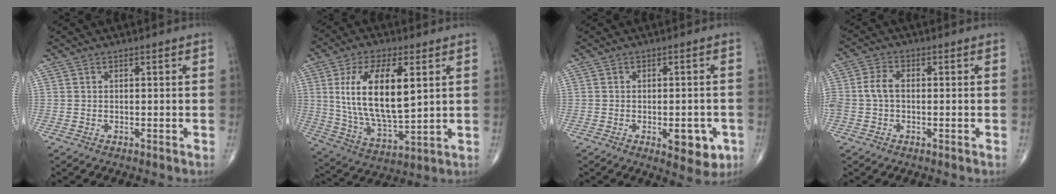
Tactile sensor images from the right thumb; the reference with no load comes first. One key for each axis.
{"total": 17.7, "fx": 4.1, "fy": 7.6, "fz": 15.4, "tx": -0.281, "ty": -0.017, "tz": 0.084}
{"total": 7.2, "fx": -2.5, "fy": 3.3, "fz": 5.9, "tx": -0.056, "ty": 0.003, "tz": -0.024}
{"total": 4.8, "fx": -0.4, "fy": 3.2, "fz": 3.6, "tx": -0.089, "ty": 0.015, "tz": -0.011}